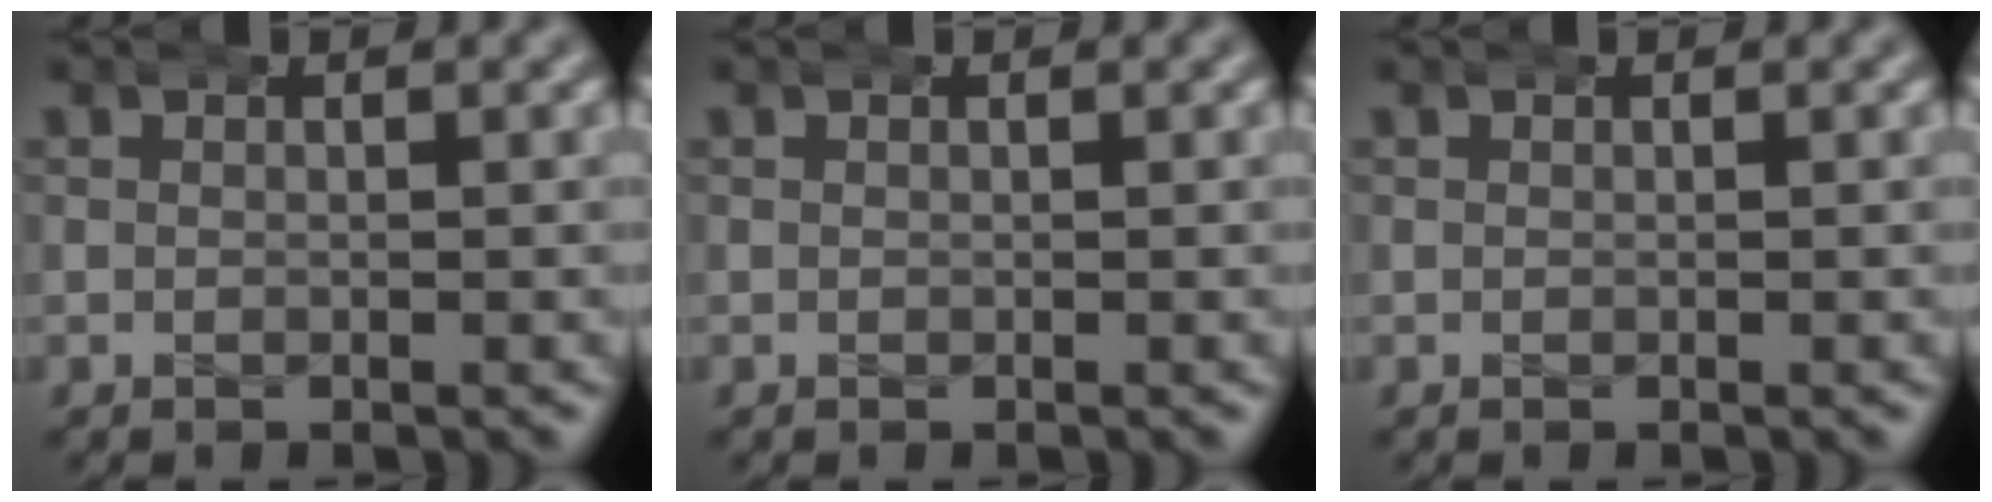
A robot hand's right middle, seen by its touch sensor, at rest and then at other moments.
{"total": 0.0}
{"total": 0.0}